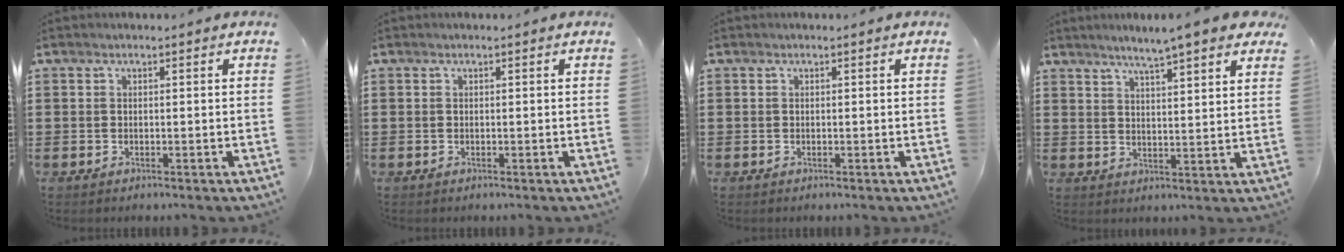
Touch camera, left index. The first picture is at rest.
{"total": 0.0}
{"total": 0.0}
{"total": 5.0, "force": [4.3, -0.1, 2.5], "torque": [-0.065, -0.010, 0.072]}